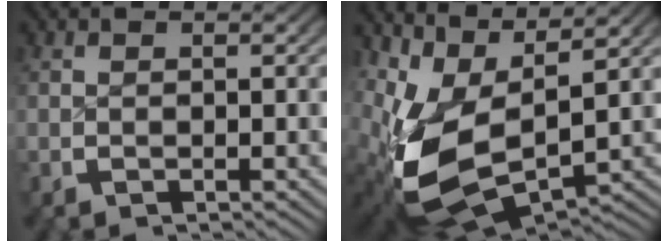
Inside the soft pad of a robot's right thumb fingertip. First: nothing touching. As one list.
[{"total": 12.6, "force": [-1.2, 9.2, 8.5], "torque": [-0.221, -0.088, 0.019]}]